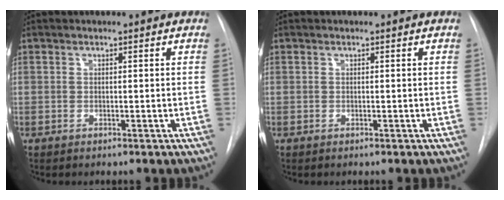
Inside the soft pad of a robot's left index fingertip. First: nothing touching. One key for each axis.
{"total": 0.0}